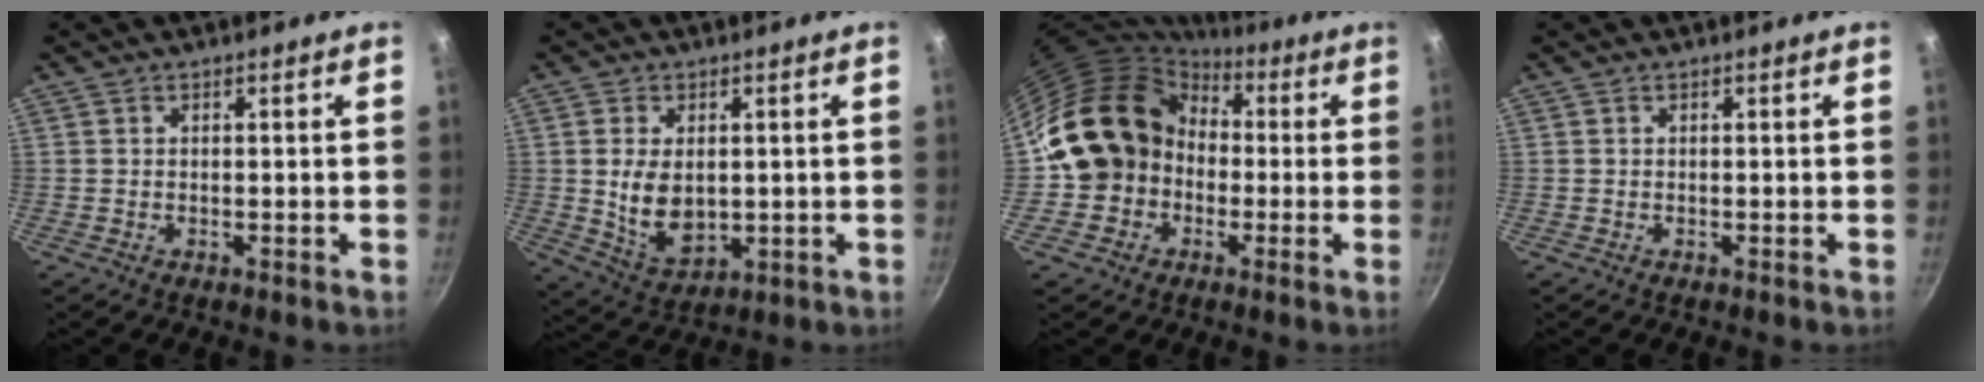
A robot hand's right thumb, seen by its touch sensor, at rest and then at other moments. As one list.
[{"total": 9.1, "force": [0.6, 5.8, 7.0], "torque": [-0.119, -0.016, 0.028]}, {"total": 16.5, "force": [-0.1, 14.6, 7.8], "torque": [-0.110, 0.052, -0.007]}, {"total": 0.0}]